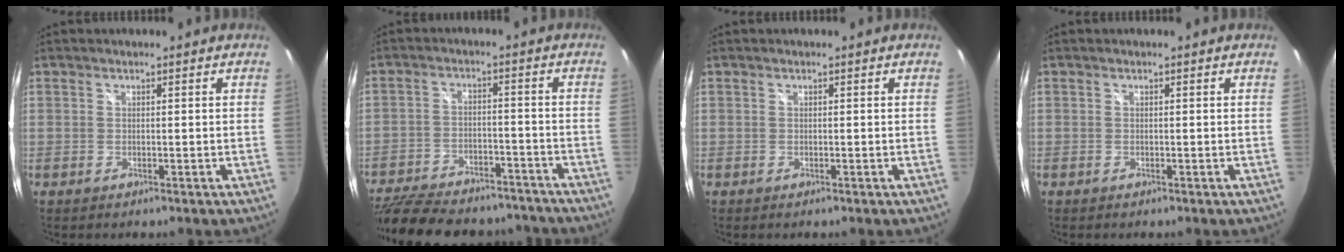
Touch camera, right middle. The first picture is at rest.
{"total": 23.9, "force": [-20.0, 8.6, 10.0], "torque": [-0.221, -0.004, -0.276]}
{"total": 0.6, "force": [0.4, -0.4, -0.1], "torque": [0.003, -0.003, 0.002]}
{"total": 0.0}